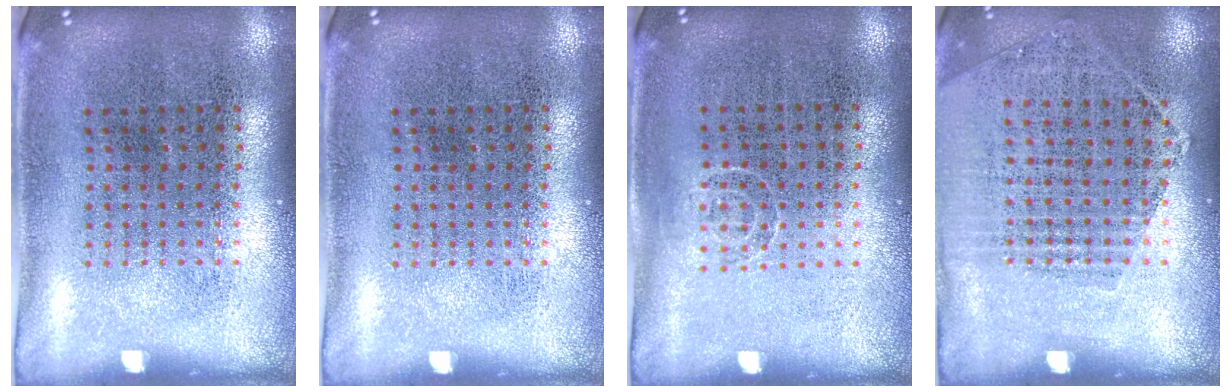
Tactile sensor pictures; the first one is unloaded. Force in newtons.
{"total": 0.0}
{"total": 0.6, "press": 0.4, "slide": 0.4}
{"total": 1.0, "press": 0.9, "slide": 0.5}